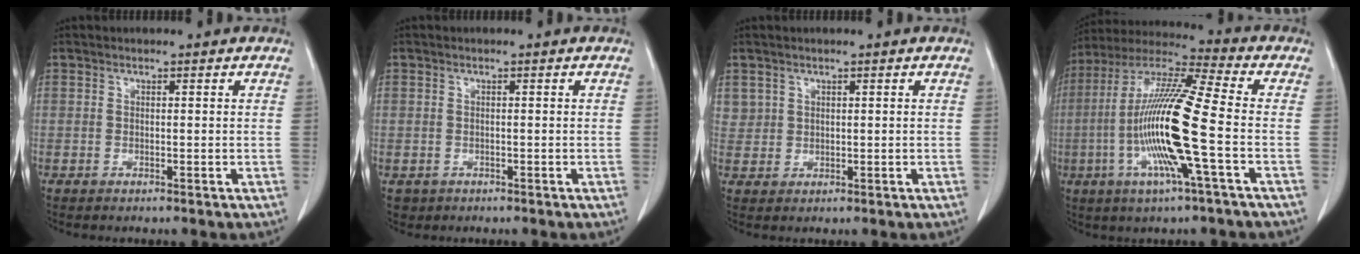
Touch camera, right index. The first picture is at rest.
{"total": 2.0, "force": [-0.8, 1.8, 0.1], "torque": [-0.005, 0.003, -0.008]}
{"total": 2.4, "force": [1.3, 2.1, 0.2], "torque": [0.012, 0.005, 0.022]}
{"total": 16.7, "force": [-3.6, 0.1, 16.3], "torque": [-0.329, -0.006, -0.081]}